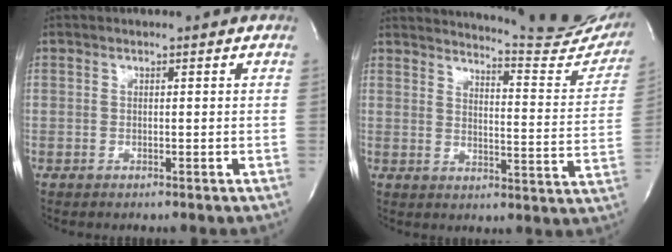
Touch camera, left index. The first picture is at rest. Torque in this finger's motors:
{"motor_torque": [0.64, -0.70, 0.27, 0.05]}